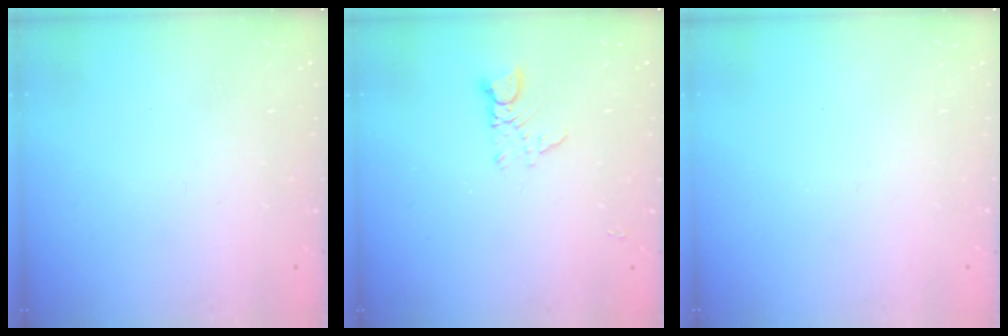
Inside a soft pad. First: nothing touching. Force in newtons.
{"total": 3.0, "press": 3.0, "slide": 0.4}
{"total": 0.0}